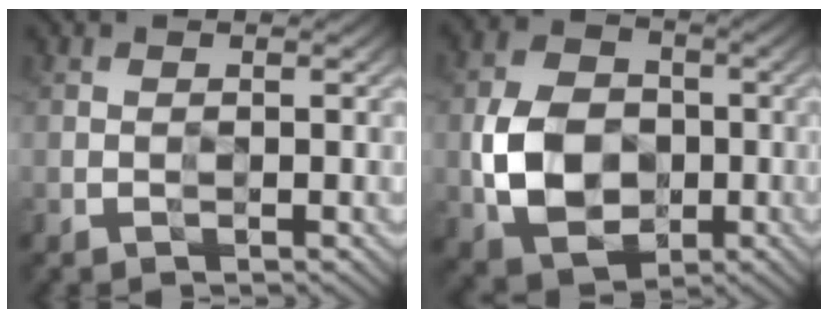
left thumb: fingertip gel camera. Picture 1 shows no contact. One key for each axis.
{"total": 9.0, "fx": -1.7, "fy": 6.9, "fz": 5.5, "tx": -0.123, "ty": -0.011, "tz": -0.034}